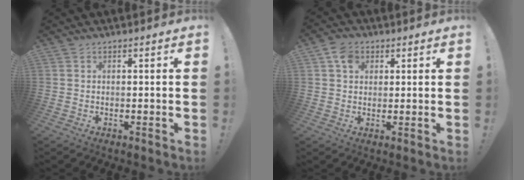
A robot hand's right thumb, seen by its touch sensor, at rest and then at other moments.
{"total": 5.9, "force": [2.5, 4.4, 2.9], "torque": [-0.046, -0.001, 0.048]}